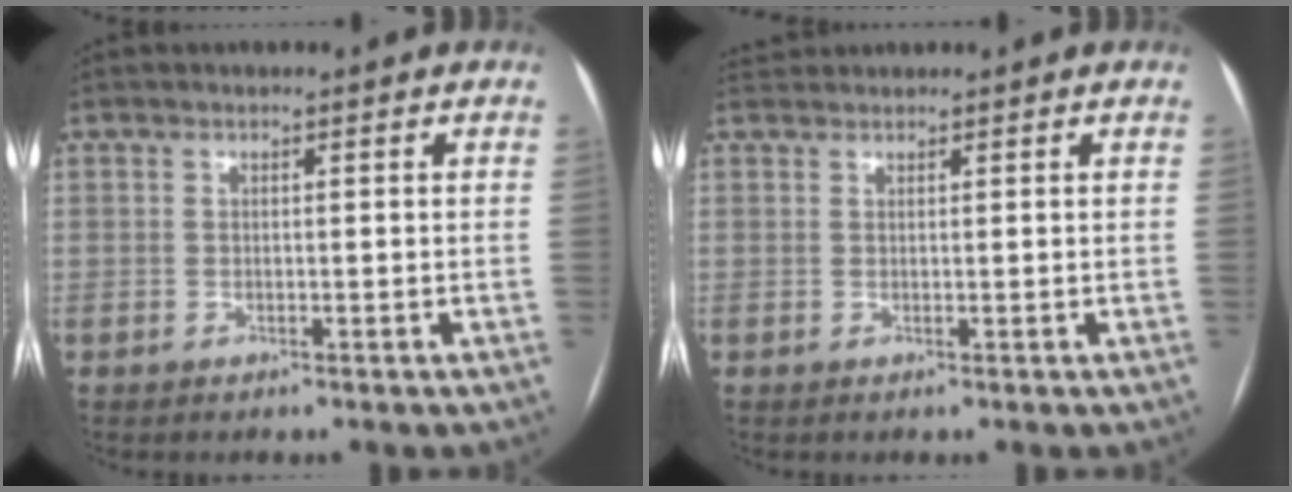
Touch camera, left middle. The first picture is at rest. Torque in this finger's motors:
{"motor_torque": [0.17, -0.21, -0.16, -0.03]}